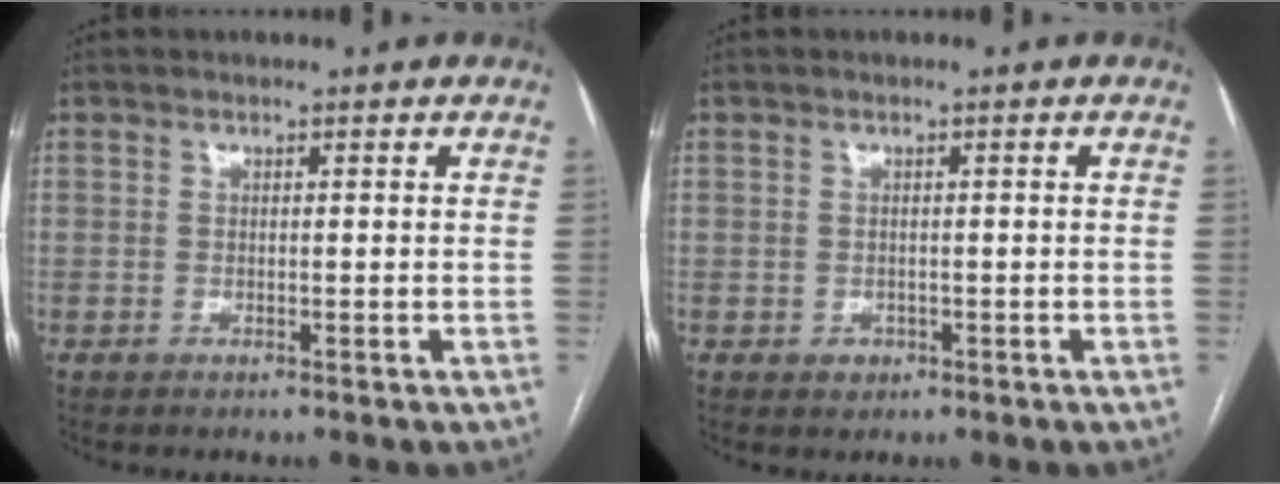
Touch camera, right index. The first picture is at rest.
{"total": 1.6, "force": [-0.5, 1.5, 0.3], "torque": [-0.001, 0.004, -0.003]}